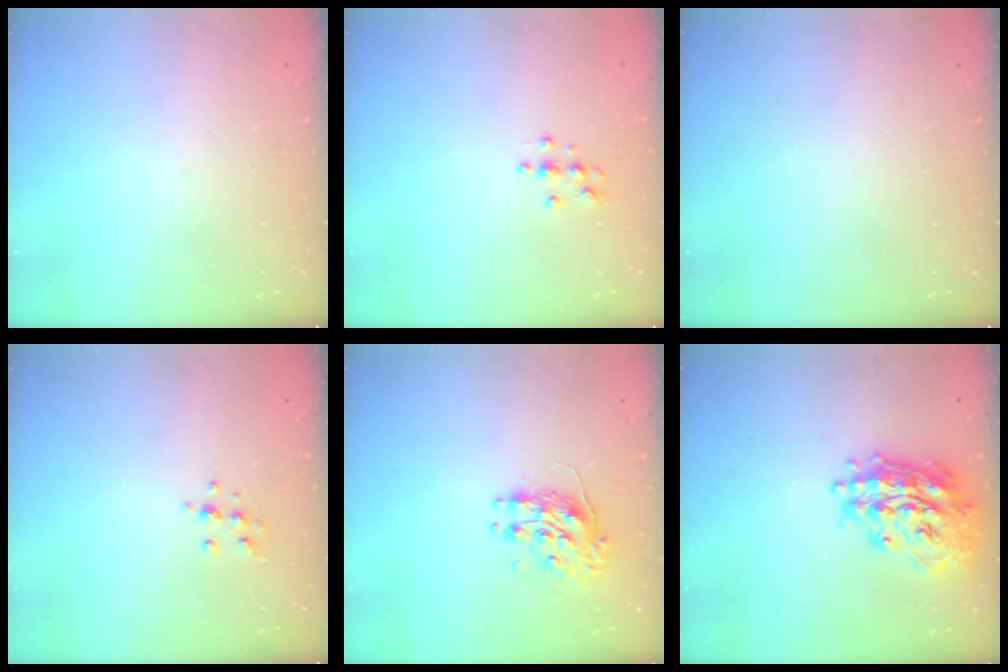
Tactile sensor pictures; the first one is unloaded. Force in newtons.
{"total": 3.7, "press": 3.7, "slide": 0.5}
{"total": 0.0}
{"total": 7.0, "press": 6.9, "slide": 0.7}
{"total": 9.0, "press": 9.0, "slide": 0.4}
{"total": 19.9, "press": 19.8, "slide": 2.1}